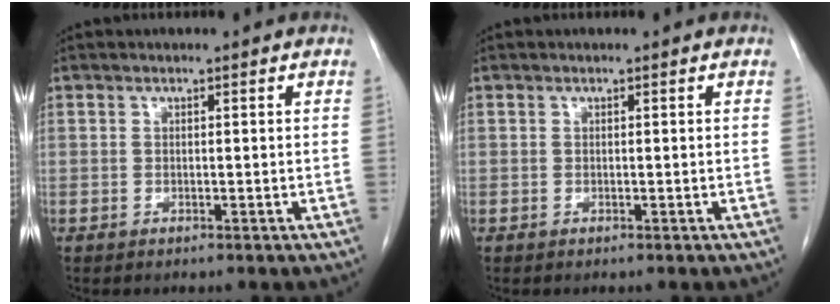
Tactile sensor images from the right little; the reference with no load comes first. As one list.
[{"total": 0.0}]